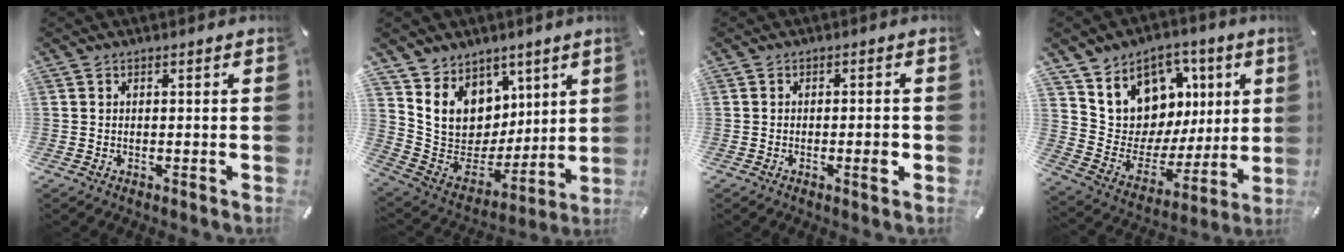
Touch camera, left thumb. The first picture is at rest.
{"total": 12.7, "force": [5.2, 11.2, 3.2], "torque": [-0.060, -0.052, 0.114]}
{"total": 3.0, "force": [-0.9, 0.9, 2.7], "torque": [-0.045, 0.005, -0.016]}
{"total": 11.5, "force": [5.4, 10.1, 1.7], "torque": [-0.033, -0.063, 0.109]}